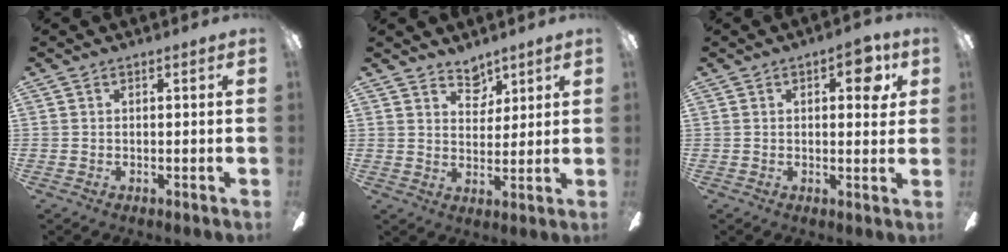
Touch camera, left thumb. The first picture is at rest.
{"total": 5.9, "force": [4.6, 3.4, 1.4], "torque": [-0.014, -0.026, 0.082]}
{"total": 6.8, "force": [2.6, 2.9, 5.5], "torque": [-0.063, -0.008, 0.036]}